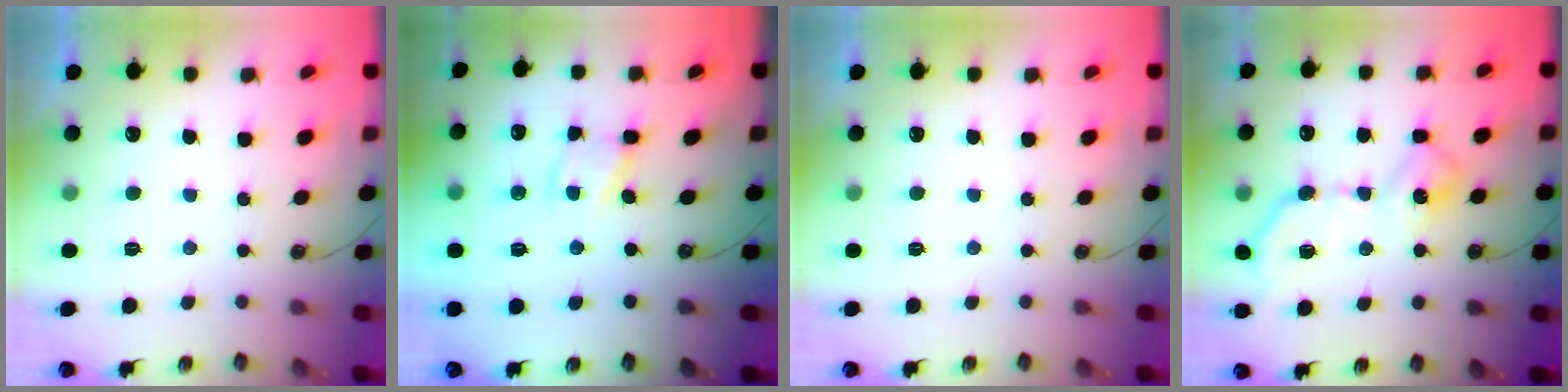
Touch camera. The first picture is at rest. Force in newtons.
{"total": 3.7, "press": 3.7, "slide": 0.2}
{"total": 0.0}
{"total": 13.1, "press": 13.1, "slide": 0.6}